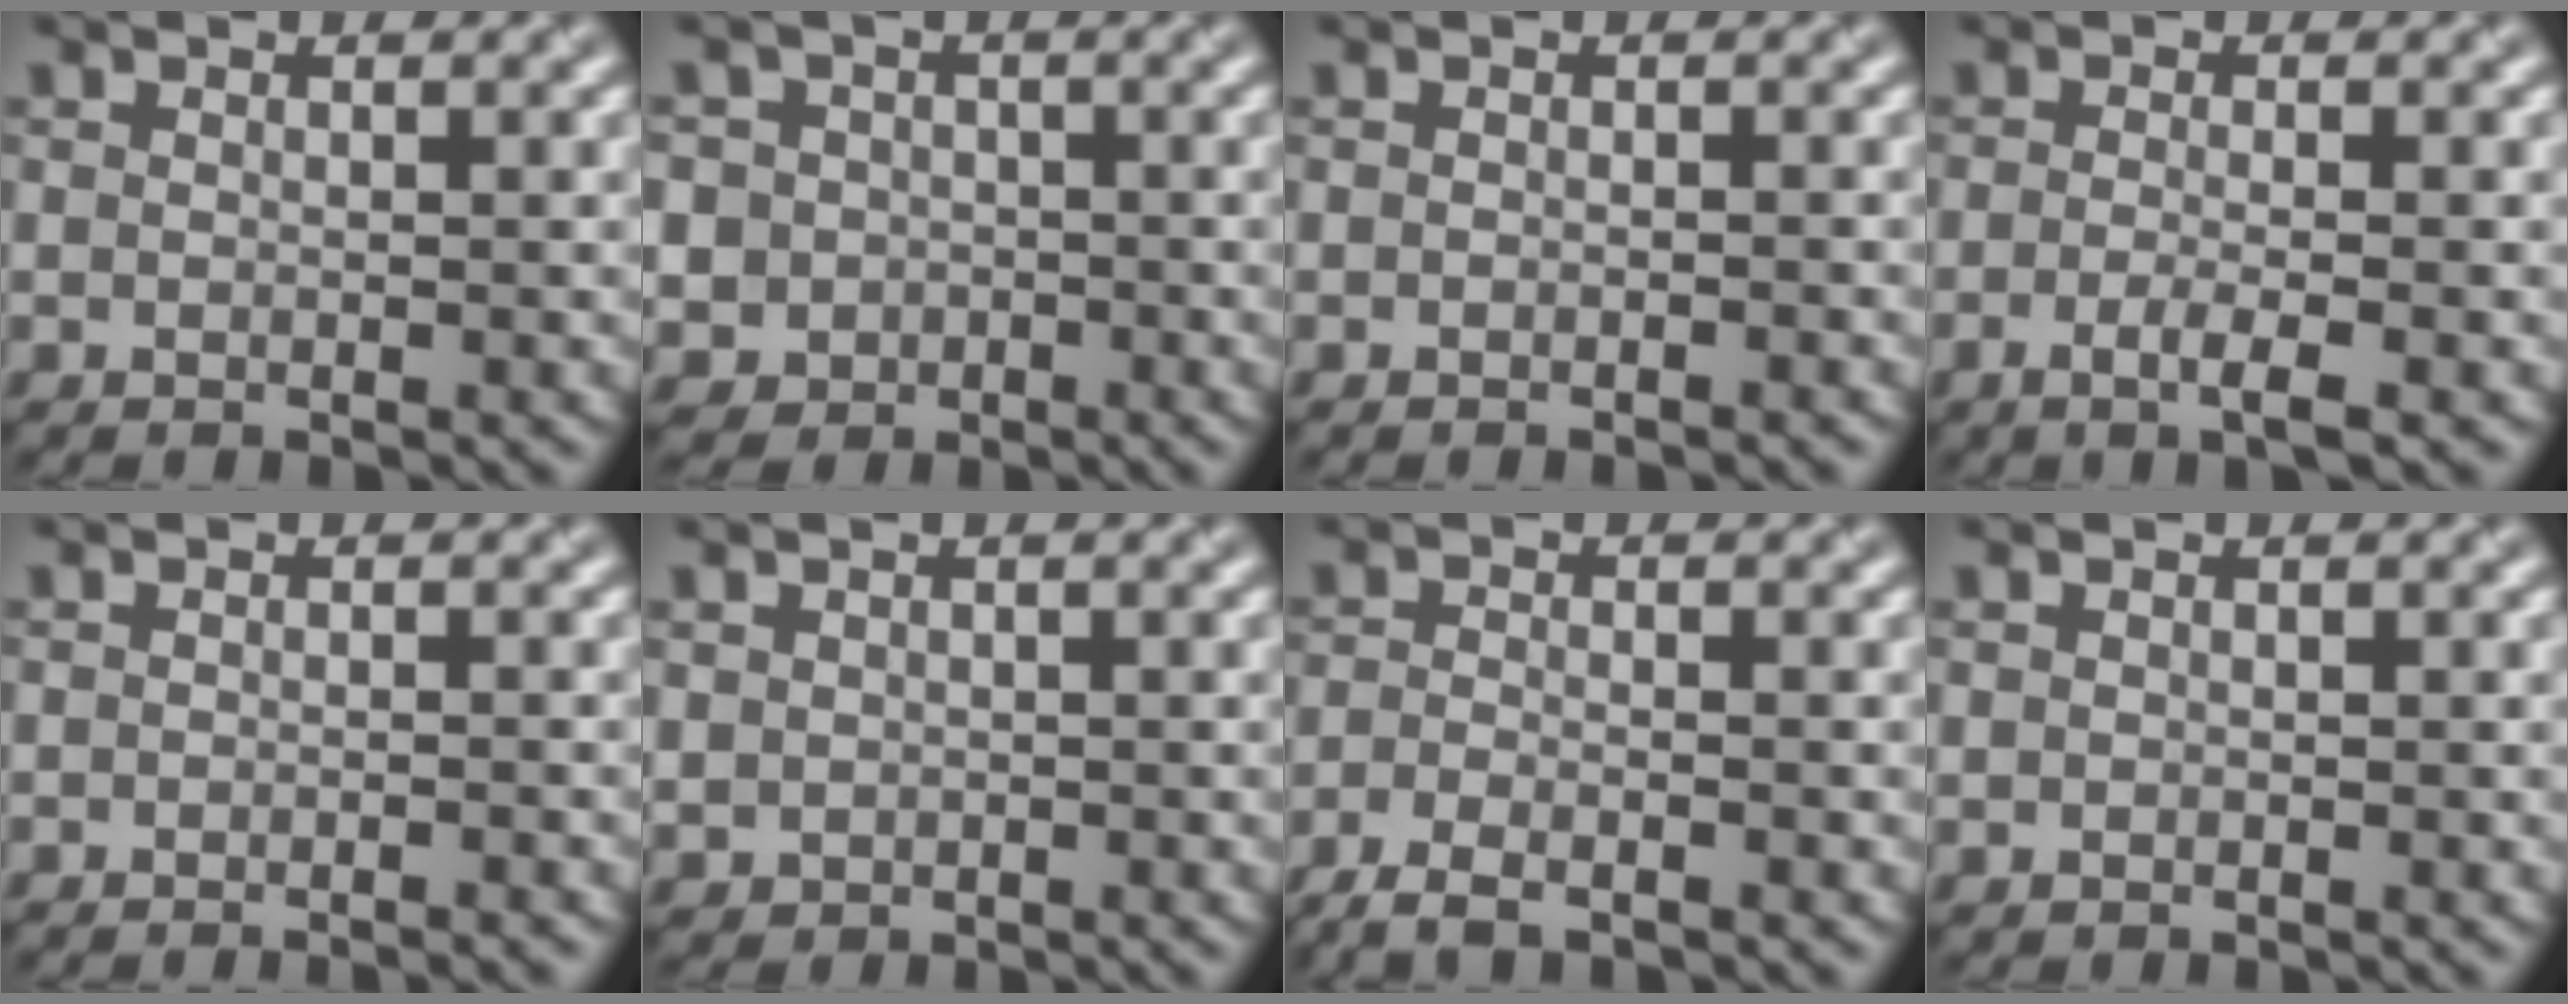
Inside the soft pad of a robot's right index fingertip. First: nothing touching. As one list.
[{"total": 5.0, "force": [-1.0, 4.8, 0.5], "torque": [-0.007, 0.011, -0.039]}, {"total": 0.5, "force": [-0.5, -0.3, -0.1], "torque": [0.005, 0.000, -0.006]}, {"total": 2.4, "force": [-1.0, 0.3, 2.1], "torque": [-0.041, -0.001, -0.023]}, {"total": 0.9, "force": [-0.8, -0.3, 0.2], "torque": [0.000, -0.002, -0.013]}, {"total": 0.9, "force": [0.1, 0.9, 0.0], "torque": [0.000, -0.004, 0.003]}, {"total": 3.2, "force": [-2.6, 0.6, 1.7], "torque": [-0.043, -0.010, -0.059]}, {"total": 0.0}]